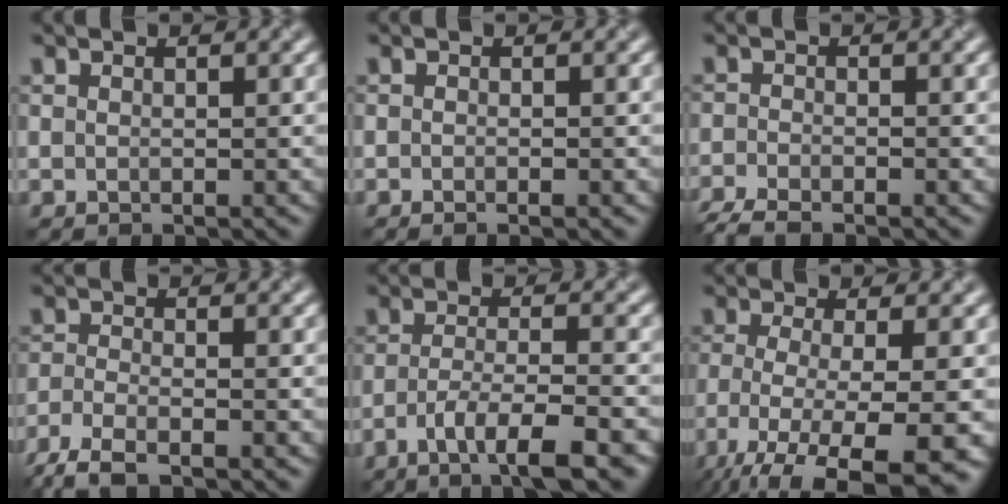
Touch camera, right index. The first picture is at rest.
{"total": 0.6, "force": [-0.4, -0.2, 0.4], "torque": [-0.005, -0.003, -0.006]}
{"total": 3.3, "force": [-2.8, 0.5, 1.6], "torque": [-0.036, -0.011, -0.065]}
{"total": 4.1, "force": [-3.4, 0.8, 2.1], "torque": [-0.047, -0.012, -0.077]}
{"total": 6.4, "force": [-3.9, 1.2, 5.0], "torque": [-0.081, 0.001, -0.066]}
{"total": 12.0, "force": [-7.8, 3.6, 8.3], "torque": [-0.166, -0.054, -0.110]}